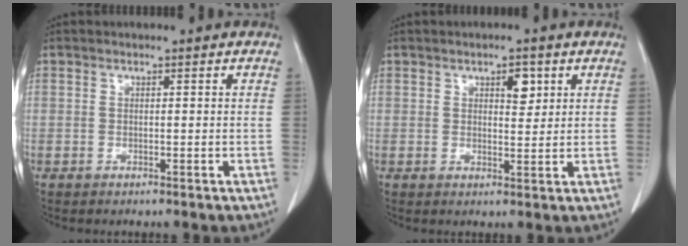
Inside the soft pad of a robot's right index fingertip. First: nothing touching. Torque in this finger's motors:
{"motor_torque": [0.19, 0.20, 0.03, 0.03]}